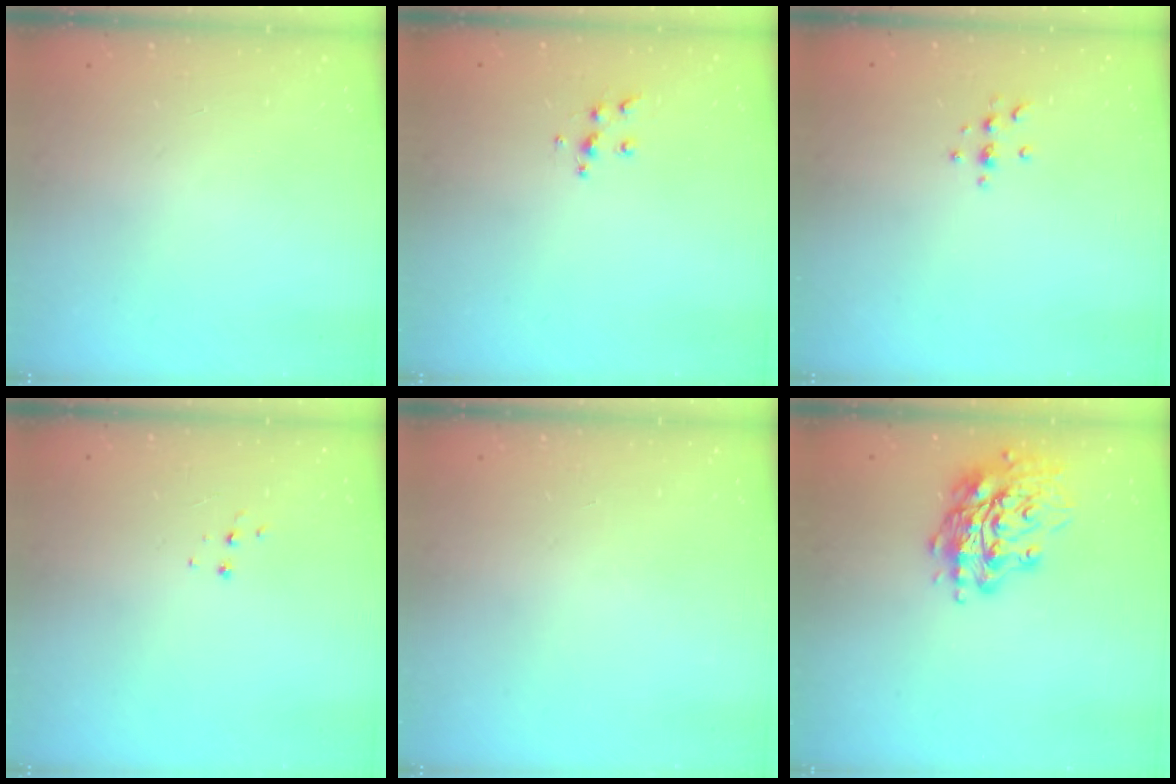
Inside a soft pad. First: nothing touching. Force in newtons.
{"total": 5.7, "press": 5.7, "slide": 0.4}
{"total": 2.7, "press": 2.7, "slide": 0.3}
{"total": 4.3, "press": 4.3, "slide": 0.4}
{"total": 0.0}
{"total": 15.7, "press": 15.6, "slide": 2.4}